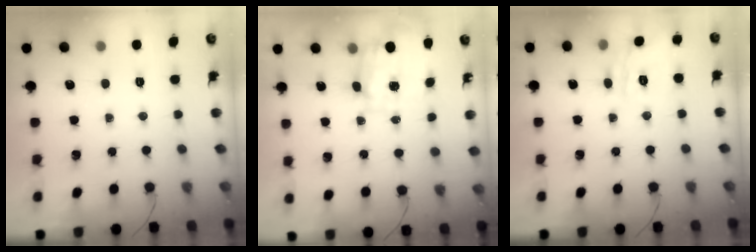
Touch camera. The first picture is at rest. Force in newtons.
{"total": 2.9, "press": 2.7, "slide": 1.2}
{"total": 12.5, "press": 12.4, "slide": 1.7}